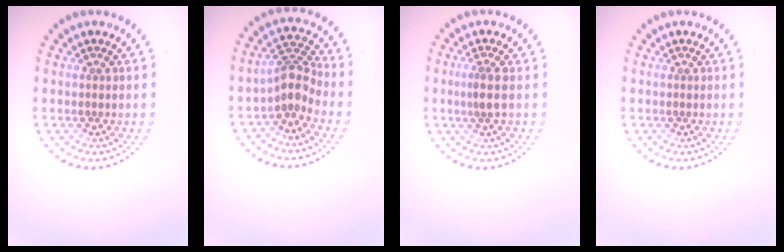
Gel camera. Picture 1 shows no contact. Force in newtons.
{"total": 2.8, "press": 2.1, "slide": 1.8}
{"total": 1.8, "press": 1.3, "slide": 1.2}
{"total": 0.0}